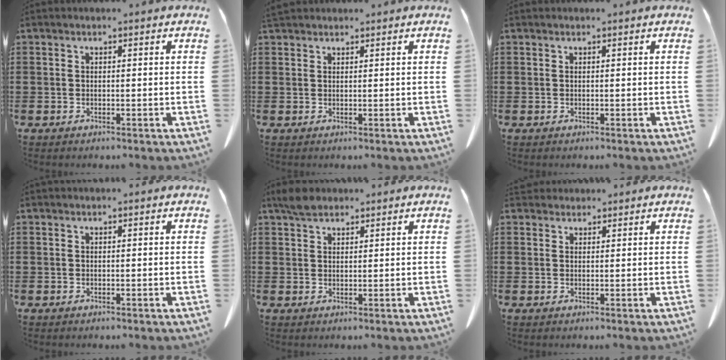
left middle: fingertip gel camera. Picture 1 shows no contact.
{"total": 1.5, "force": [1.4, 0.4, 0.3], "torque": [-0.012, 0.000, 0.030]}
{"total": 0.0}
{"total": 0.0}
{"total": 2.9, "force": [2.4, 1.1, 1.2], "torque": [-0.030, 0.002, 0.047]}
{"total": 1.8, "force": [1.7, 0.6, 0.1], "torque": [-0.008, 0.002, 0.035]}